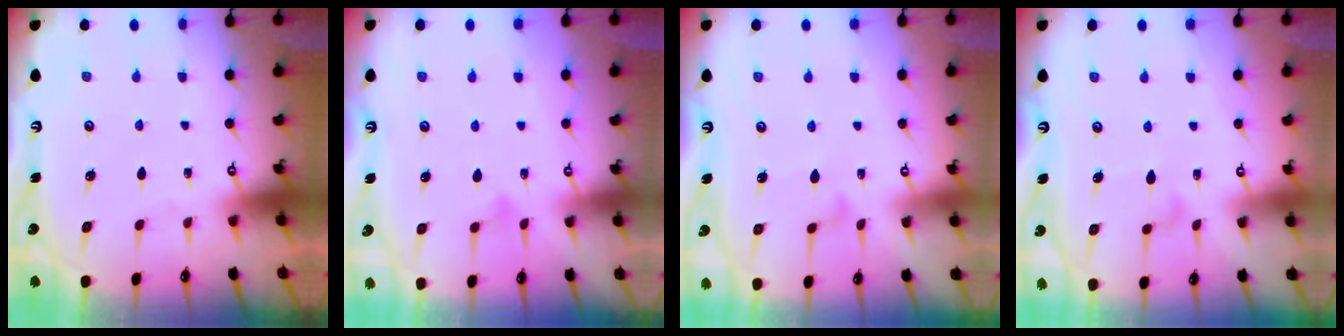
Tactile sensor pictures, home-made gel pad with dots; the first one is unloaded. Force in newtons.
{"total": 6.0, "press": 5.9, "slide": 0.4}
{"total": 7.6, "press": 7.6, "slide": 0.4}
{"total": 7.1, "press": 7.1, "slide": 0.3}